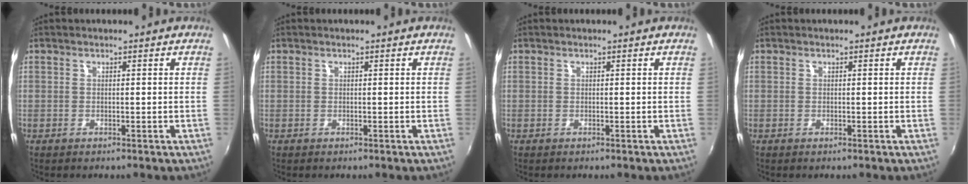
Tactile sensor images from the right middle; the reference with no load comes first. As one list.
[{"total": 0.0}, {"total": 0.0}, {"total": 0.0}]